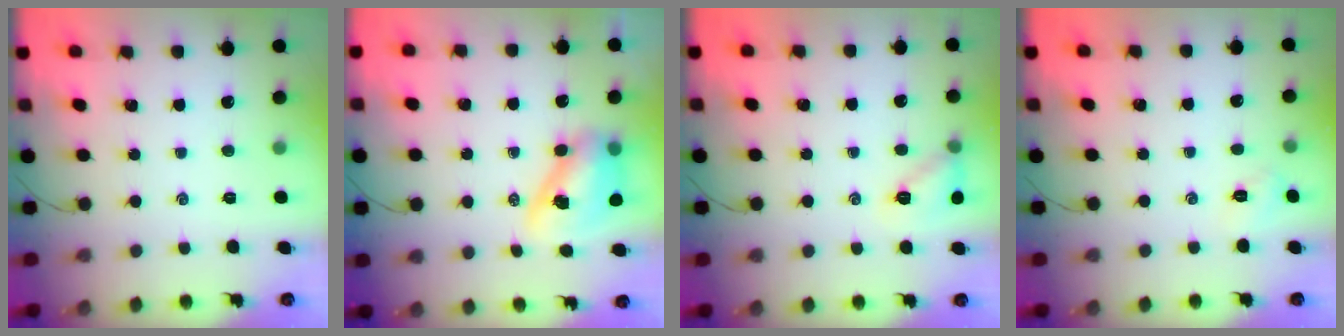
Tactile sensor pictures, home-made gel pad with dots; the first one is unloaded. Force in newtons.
{"total": 10.4, "press": 10.1, "slide": 2.6}
{"total": 10.0, "press": 9.8, "slide": 1.7}
{"total": 3.1, "press": 3.0, "slide": 0.9}